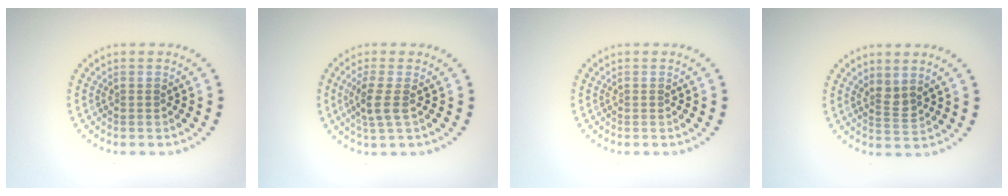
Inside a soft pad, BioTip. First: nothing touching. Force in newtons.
{"total": 2.4, "press": 2.0, "slide": 1.3}
{"total": 0.0}
{"total": 1.7, "press": 1.3, "slide": 1.1}